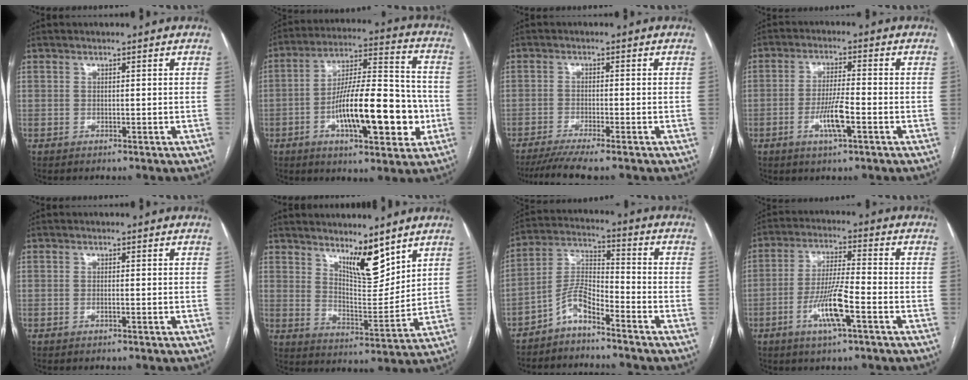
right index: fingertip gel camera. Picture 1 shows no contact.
{"total": 18.4, "force": [-4.8, 4.9, 17.1], "torque": [-0.284, 0.016, -0.073]}
{"total": 6.9, "force": [-5.6, -0.4, 4.1], "torque": [-0.061, -0.016, -0.091]}
{"total": 6.1, "force": [-2.3, 0.6, 5.6], "torque": [-0.107, -0.005, -0.042]}
{"total": 0.6, "force": [-0.2, 0.0, 0.5], "torque": [-0.010, 0.000, -0.003]}
{"total": 8.0, "force": [6.0, 1.9, 4.9], "torque": [-0.089, -0.014, 0.113]}
{"total": 6.5, "force": [-4.9, 1.5, 4.0], "torque": [-0.092, 0.011, -0.099]}
{"total": 9.0, "force": [-3.7, 0.7, 8.2], "torque": [-0.161, -0.004, -0.068]}